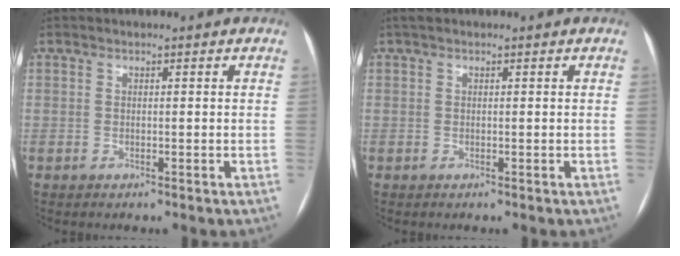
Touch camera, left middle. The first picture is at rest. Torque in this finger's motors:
{"motor_torque": [0.32, -0.30, -0.04, 0.00]}